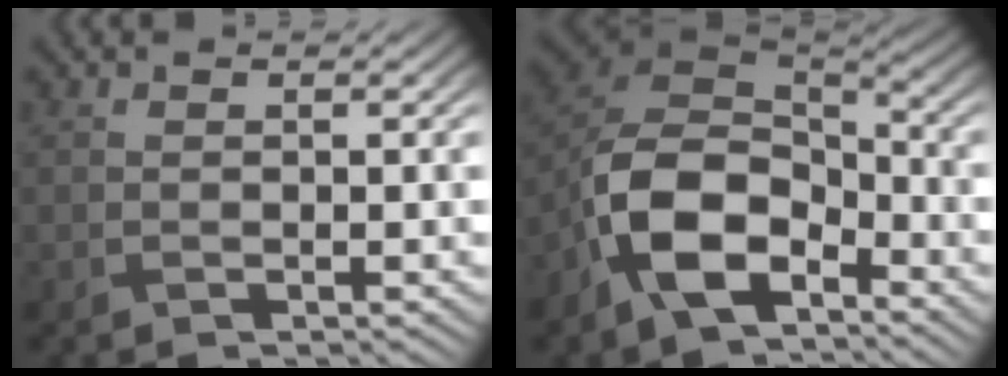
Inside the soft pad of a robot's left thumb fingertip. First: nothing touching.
{"total": 12.1, "force": [-6.2, 6.8, 7.8], "torque": [-0.165, -0.015, -0.134]}